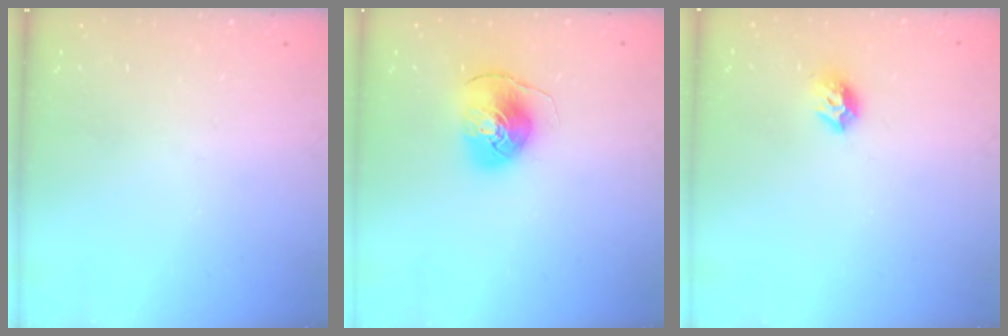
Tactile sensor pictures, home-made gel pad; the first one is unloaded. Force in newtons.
{"total": 9.2, "press": 9.1, "slide": 1.0}
{"total": 8.2, "press": 8.2, "slide": 0.7}